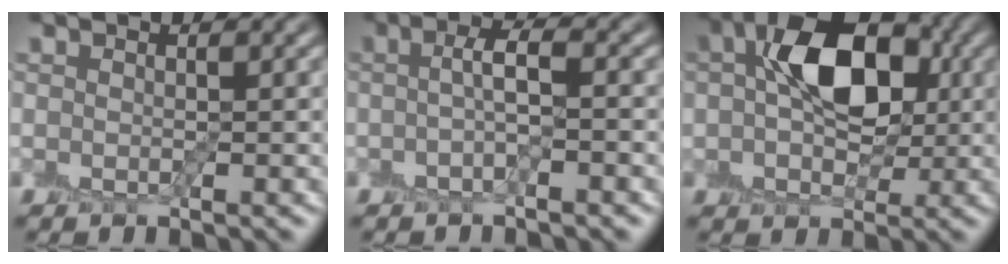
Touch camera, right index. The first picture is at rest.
{"total": 2.0, "force": [-0.3, 0.2, 2.0], "torque": [-0.041, 0.005, -0.007]}
{"total": 9.6, "force": [1.7, 6.0, 7.4], "torque": [-0.114, 0.016, 0.019]}